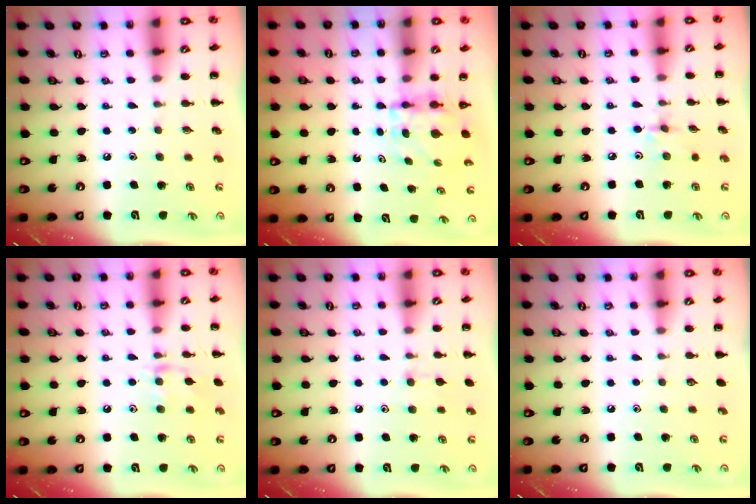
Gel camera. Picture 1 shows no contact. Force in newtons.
{"total": 4.0, "press": 4.0, "slide": 0.3}
{"total": 2.2, "press": 2.1, "slide": 0.6}
{"total": 8.8, "press": 8.8, "slide": 0.8}
{"total": 5.6, "press": 5.5, "slide": 1.3}
{"total": 0.0}